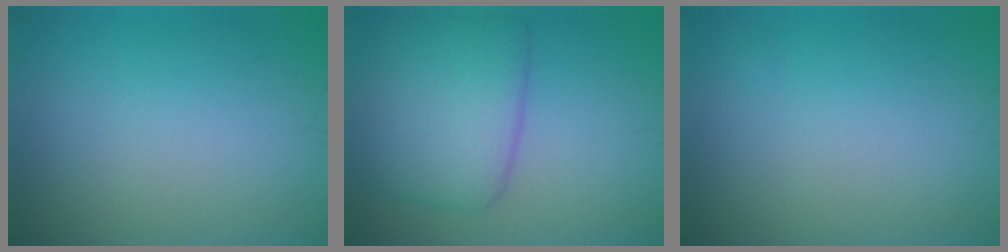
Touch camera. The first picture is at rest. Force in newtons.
{"total": 7.0, "press": 7.0, "slide": 0.2}
{"total": 0.0}